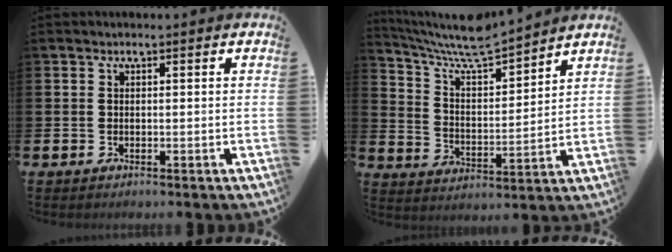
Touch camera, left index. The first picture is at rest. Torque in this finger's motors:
{"motor_torque": [0.20, -0.15, 0.47, 0.08]}